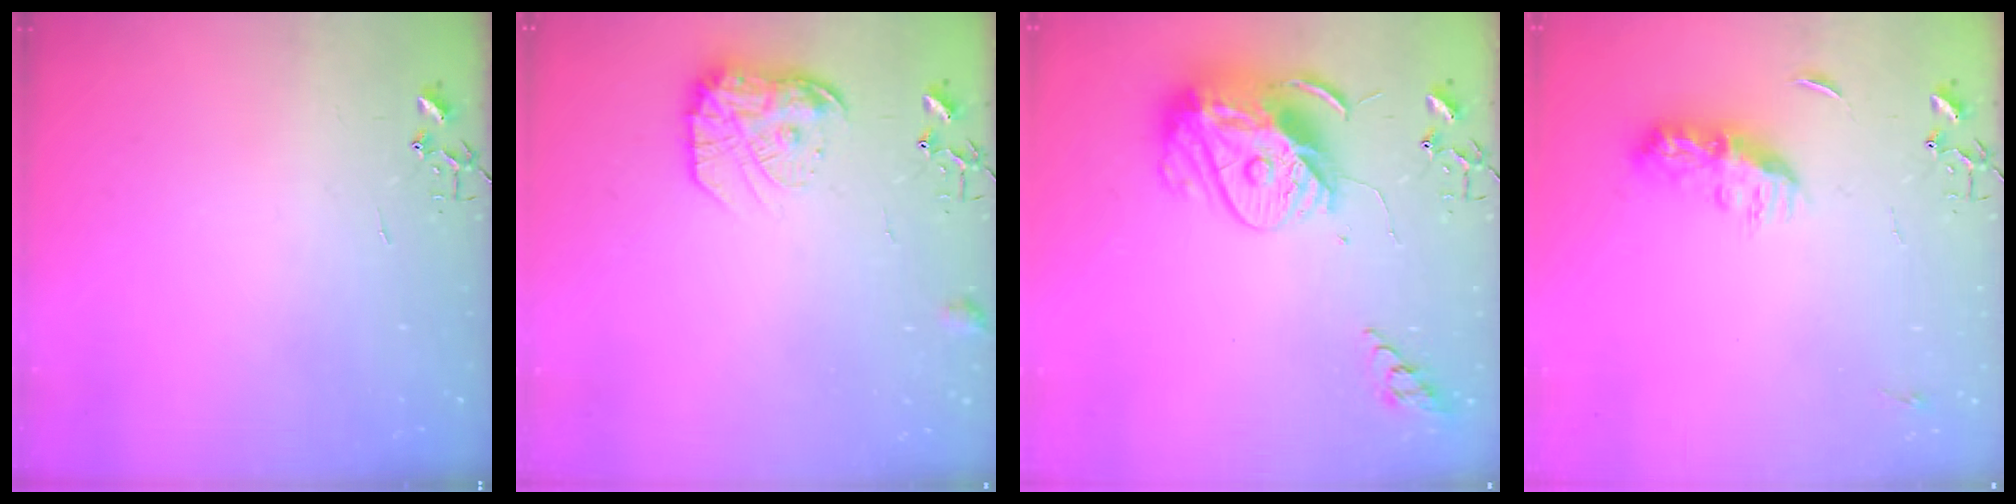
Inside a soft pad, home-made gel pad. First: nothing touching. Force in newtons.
{"total": 14.3, "press": 14.3, "slide": 0.9}
{"total": 16.5, "press": 16.4, "slide": 1.3}
{"total": 9.4, "press": 9.4, "slide": 0.3}